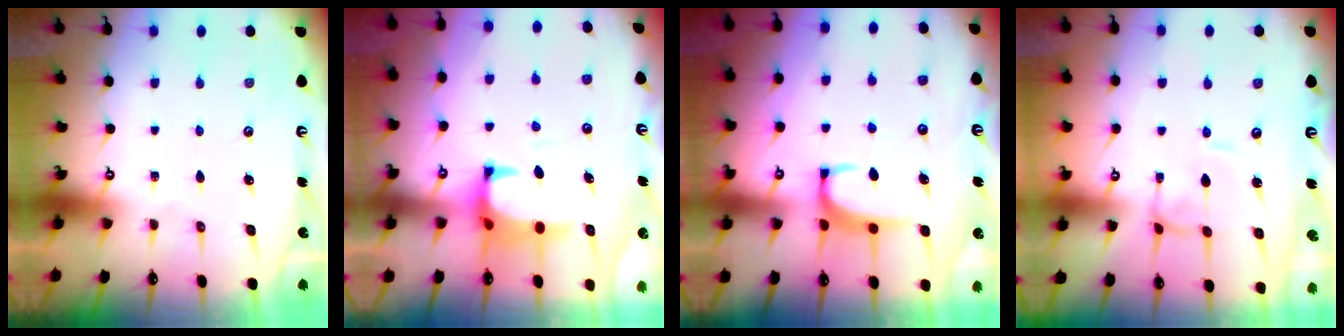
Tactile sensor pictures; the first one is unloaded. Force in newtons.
{"total": 1.3, "press": 0.8, "slide": 1.0}
{"total": 2.3, "press": 2.2, "slide": 0.6}
{"total": 1.4, "press": 1.4, "slide": 0.2}